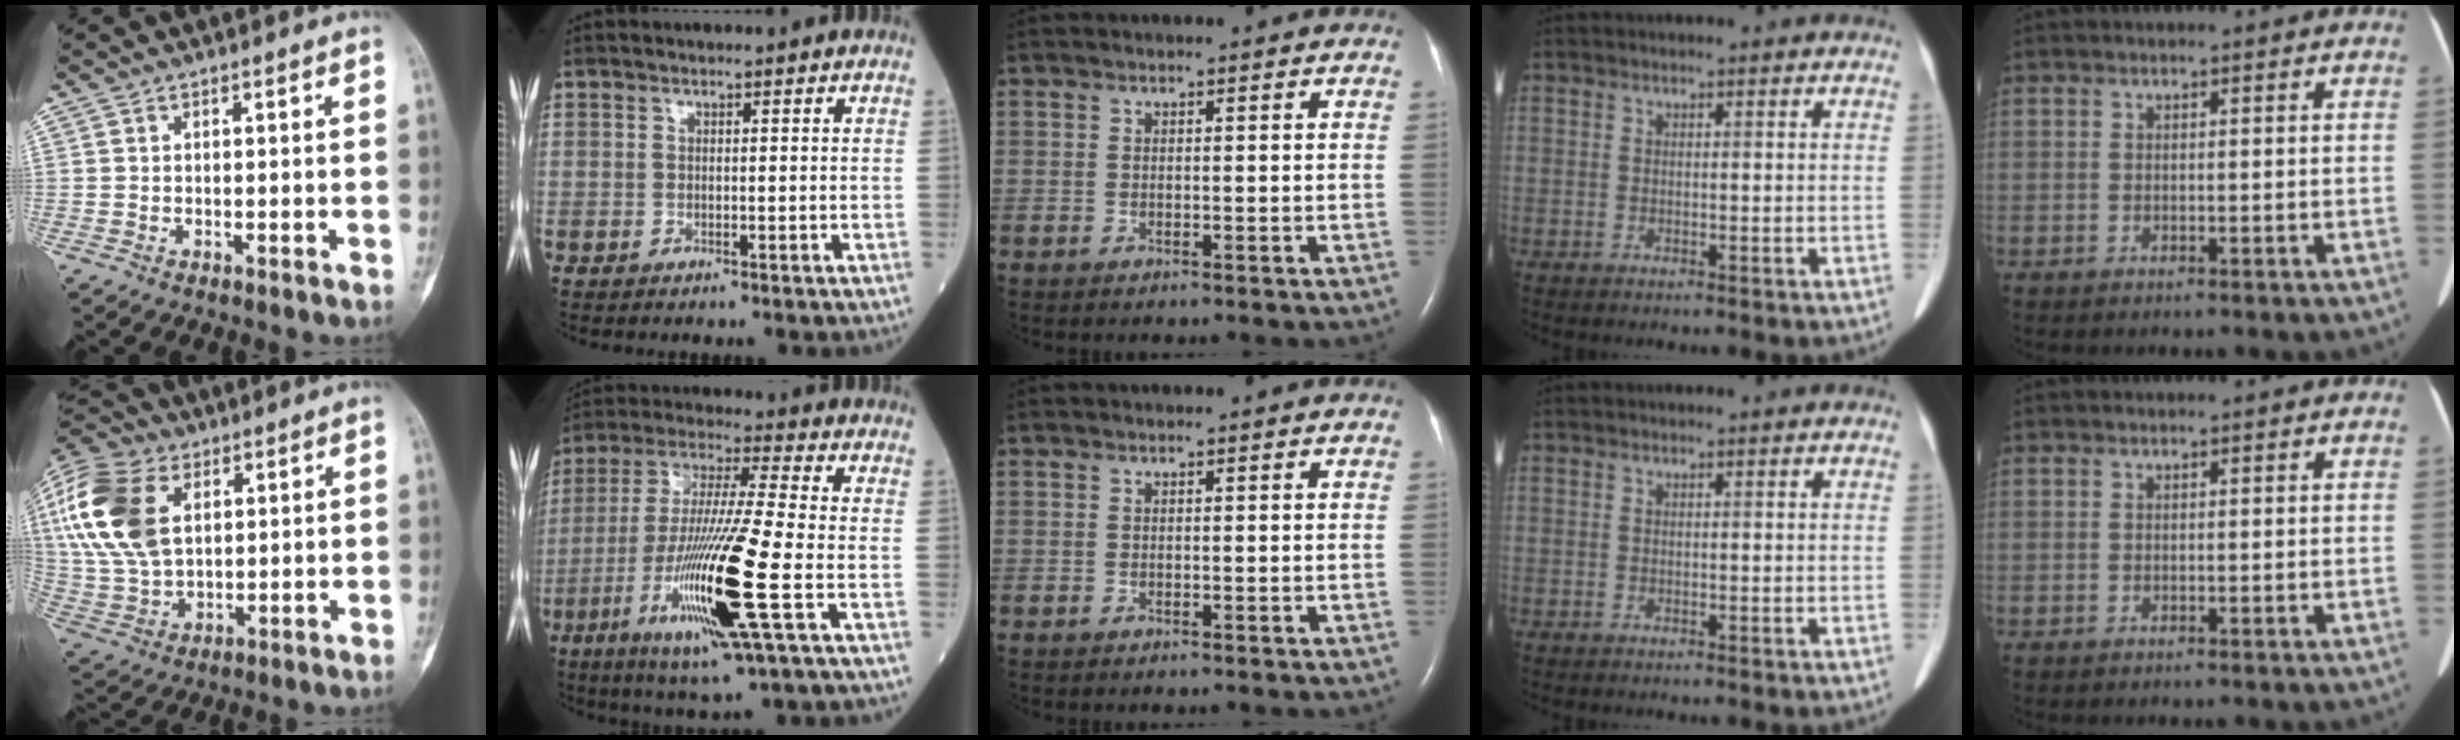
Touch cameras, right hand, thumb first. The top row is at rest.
{"thumb": {"total": 21.0, "force": [6.4, 13.3, 14.9], "torque": [-0.325, -0.001, 0.120]}, "index": {"total": 18.7, "force": [-5.9, 0.3, 17.7], "torque": [-0.371, -0.029, -0.113]}}